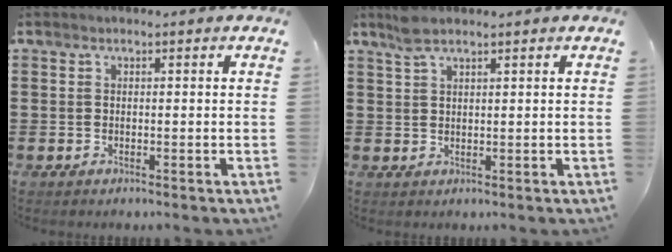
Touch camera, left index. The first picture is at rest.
{"total": 2.9, "force": [2.2, 0.6, 1.9], "torque": [-0.042, 0.002, 0.040]}